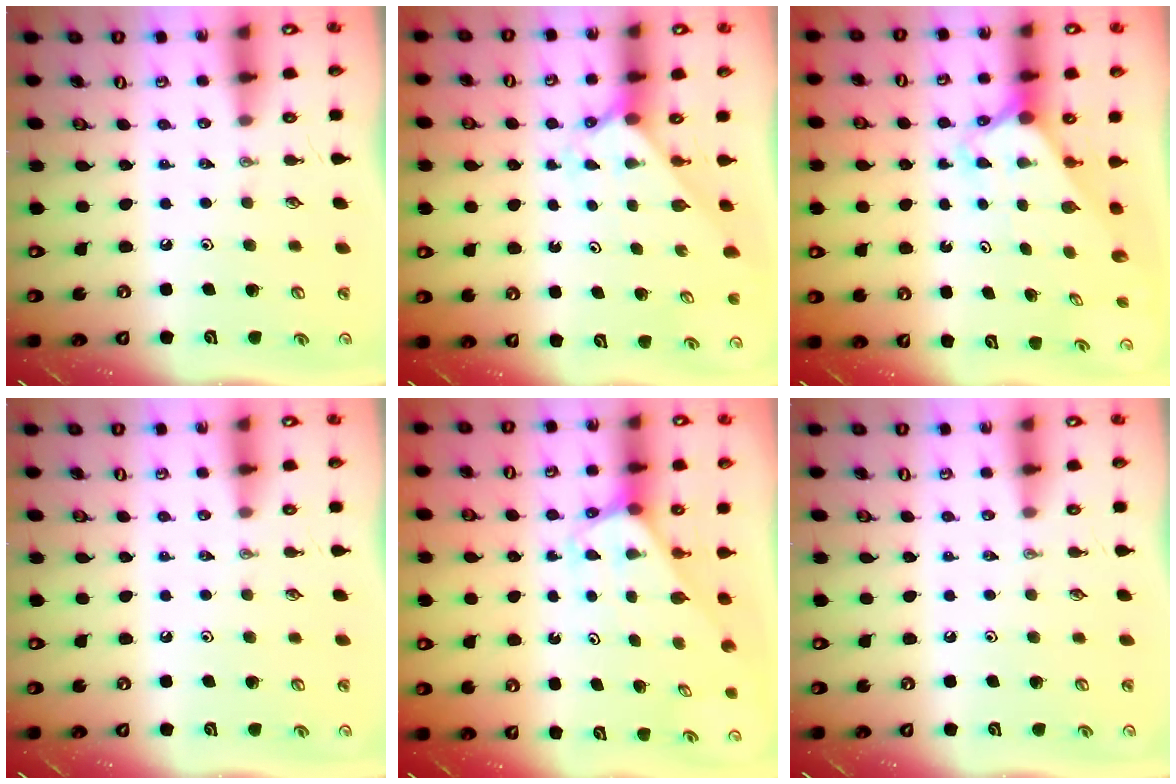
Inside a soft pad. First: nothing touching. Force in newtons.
{"total": 2.2, "press": 2.2, "slide": 0.2}
{"total": 2.3, "press": 2.3, "slide": 0.2}
{"total": 0.0}
{"total": 2.4, "press": 2.4, "slide": 0.2}
{"total": 0.0}